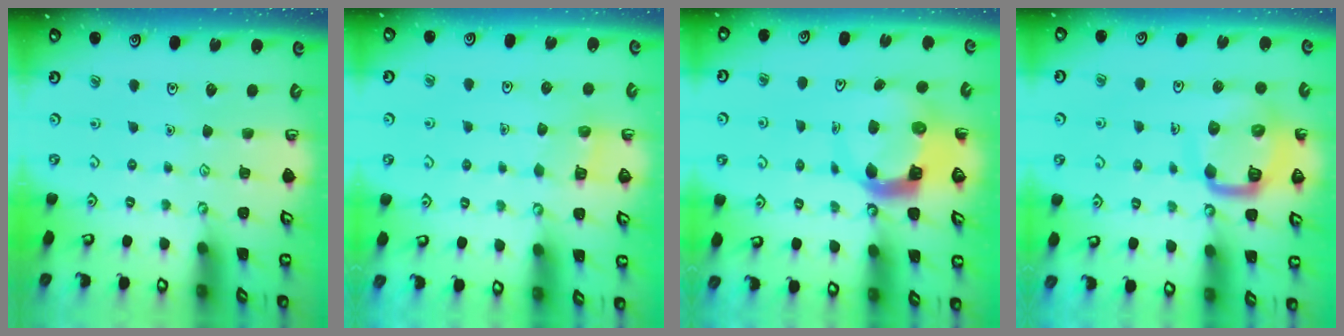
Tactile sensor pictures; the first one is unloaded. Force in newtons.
{"total": 3.8, "press": 3.8, "slide": 0.3}
{"total": 6.2, "press": 6.1, "slide": 0.8}
{"total": 13.2, "press": 13.1, "slide": 1.6}